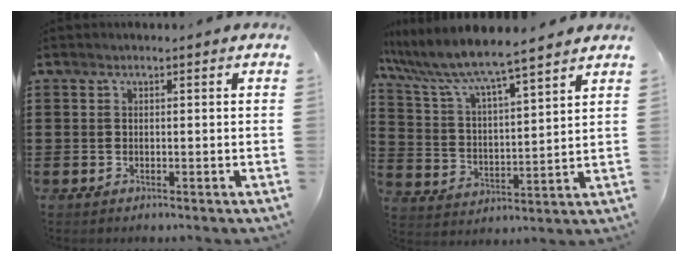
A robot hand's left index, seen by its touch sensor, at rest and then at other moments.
{"total": 6.8, "force": [6.2, -0.1, 2.6], "torque": [-0.082, -0.042, 0.101]}